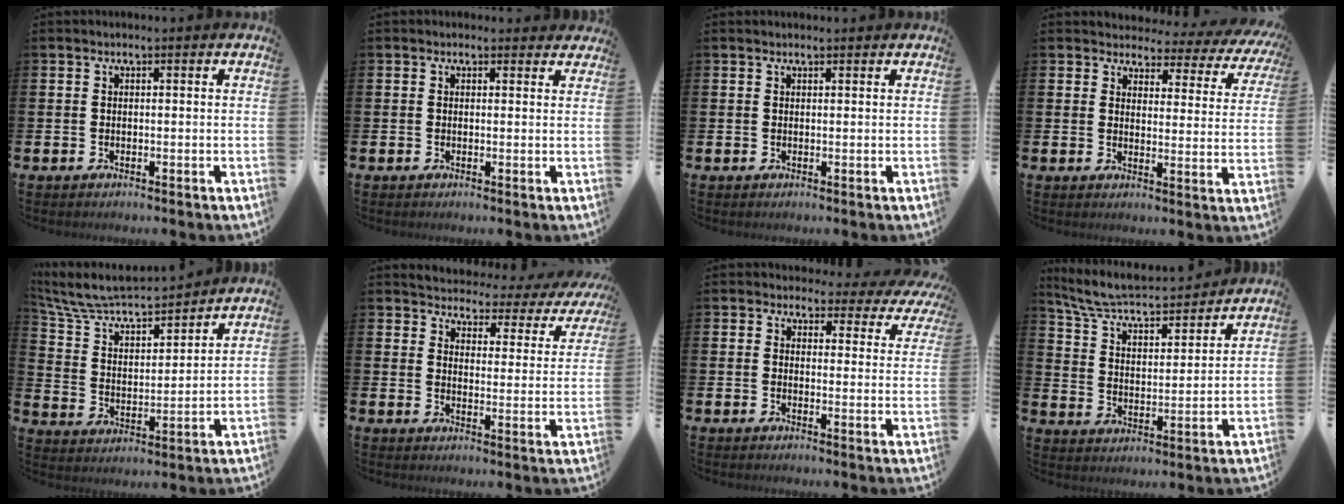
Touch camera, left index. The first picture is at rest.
{"total": 0.8, "force": [0.5, 0.6, 0.1], "torque": [0.004, 0.005, 0.007]}
{"total": 0.7, "force": [0.6, 0.1, 0.2], "torque": [0.006, -0.002, 0.010]}
{"total": 2.7, "force": [2.3, 1.3, 0.5], "torque": [-0.025, -0.028, 0.031]}
{"total": 7.7, "force": [7.3, 1.7, 2.0], "torque": [-0.079, -0.056, 0.125]}
{"total": 2.9, "force": [2.7, 1.0, 0.4], "torque": [-0.034, -0.029, 0.036]}
{"total": 2.8, "force": [2.4, 1.5, 0.3], "torque": [-0.014, -0.023, 0.034]}
{"total": 7.3, "force": [6.8, 1.6, 2.3], "torque": [-0.082, -0.051, 0.114]}